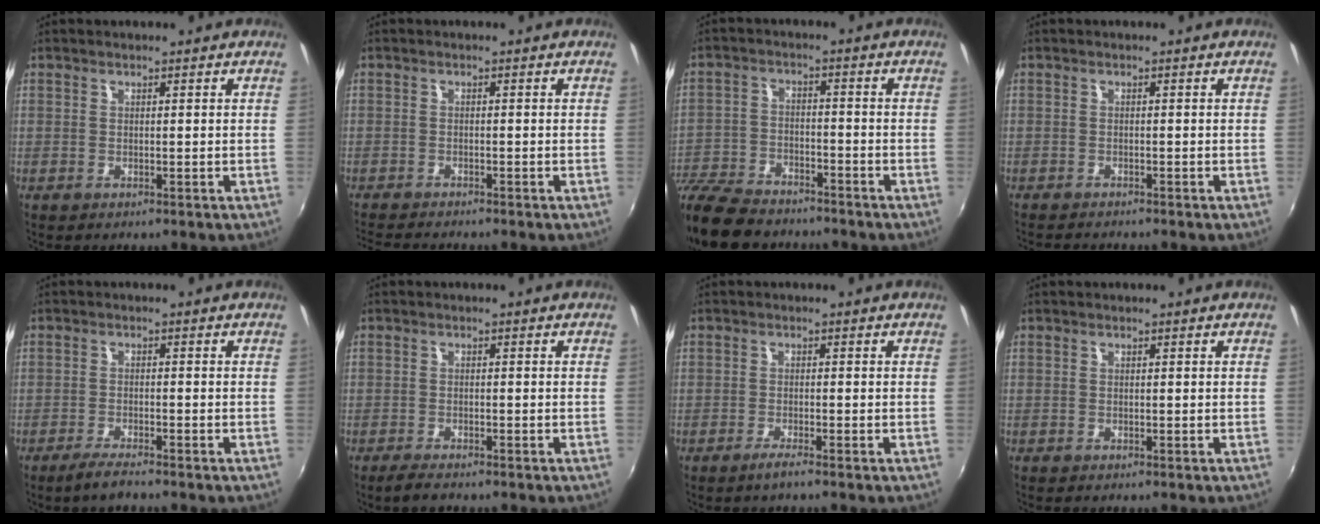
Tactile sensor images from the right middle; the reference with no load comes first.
{"total": 4.9, "force": [-4.6, 0.0, 1.7], "torque": [-0.044, -0.020, -0.081]}
{"total": 16.5, "force": [-13.3, 6.6, 7.2], "torque": [-0.184, -0.023, -0.233]}
{"total": 3.2, "force": [-3.0, 0.2, 1.0], "torque": [-0.027, -0.016, -0.051]}
{"total": 3.5, "force": [-2.8, 0.3, 2.0], "torque": [-0.055, -0.006, -0.056]}
{"total": 2.7, "force": [-2.2, 0.5, 1.4], "torque": [-0.036, -0.009, -0.041]}
{"total": 2.0, "force": [-1.5, -0.2, 1.2], "torque": [-0.030, -0.005, -0.032]}
{"total": 0.0}